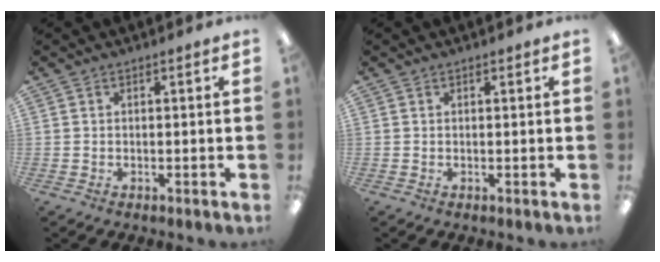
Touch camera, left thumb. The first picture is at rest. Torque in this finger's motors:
{"motor_torque": [0.02, -0.01, -0.20, 0.07, -0.01]}